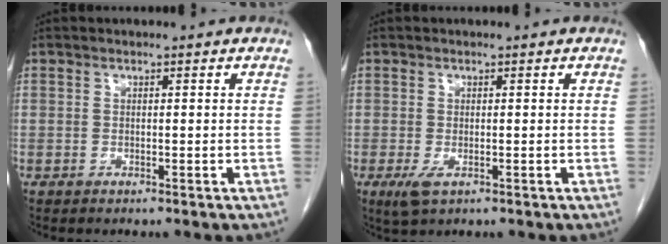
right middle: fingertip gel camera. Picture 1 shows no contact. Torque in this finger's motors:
{"motor_torque": [0.55, -0.33, 0.15, 0.05]}